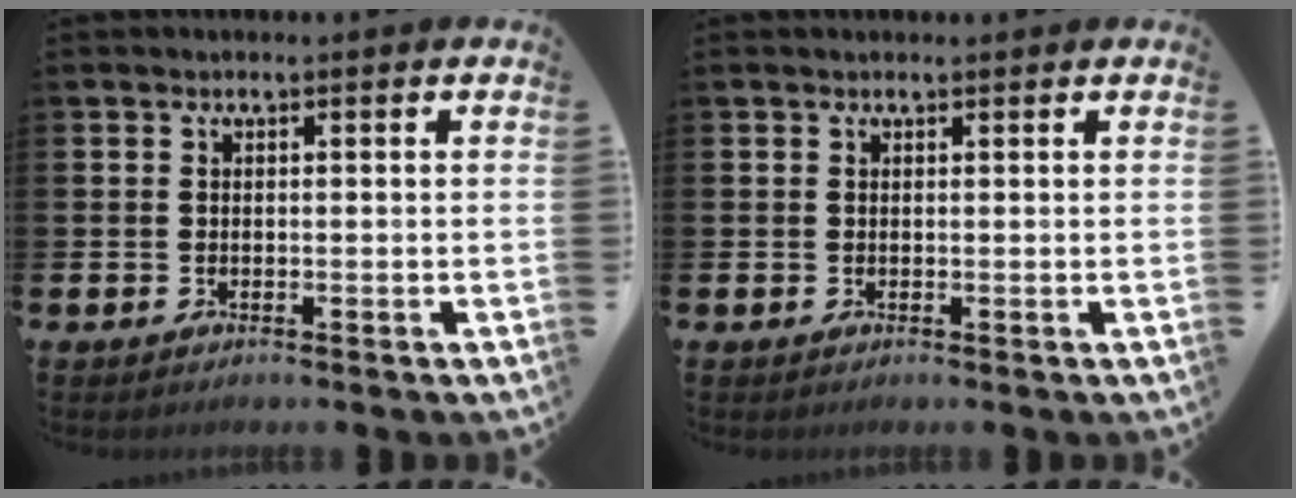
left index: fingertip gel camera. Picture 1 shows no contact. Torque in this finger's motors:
{"motor_torque": [0.24, -0.22, -0.02, -0.01]}